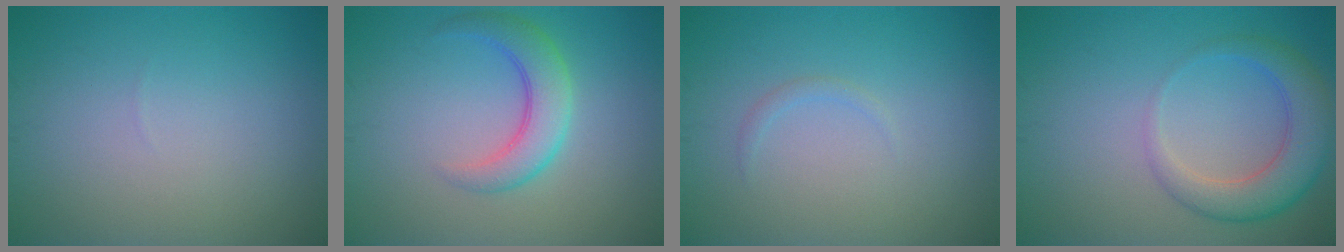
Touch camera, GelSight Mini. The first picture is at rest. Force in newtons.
{"total": 3.9, "press": 3.9, "slide": 0.1}
{"total": 0.7, "press": 0.7, "slide": 0.1}
{"total": 4.9, "press": 4.9, "slide": 0.4}